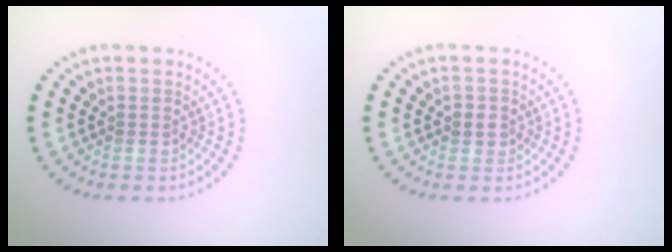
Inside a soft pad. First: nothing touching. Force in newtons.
{"total": 1.2, "press": 1.1, "slide": 0.5}